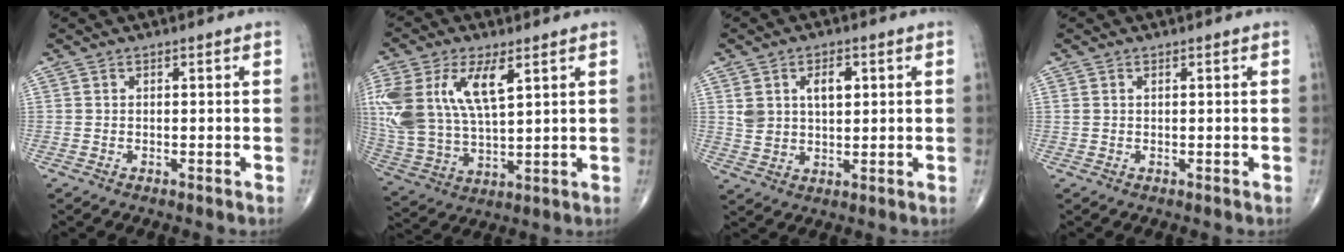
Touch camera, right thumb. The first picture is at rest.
{"total": 19.4, "force": [6.8, 9.6, 15.5], "torque": [-0.344, -0.012, 0.136]}
{"total": 7.1, "force": [2.3, 4.4, 5.1], "torque": [-0.075, -0.006, 0.047]}
{"total": 0.7, "force": [0.3, 0.4, 0.5], "torque": [-0.016, 0.011, 0.010]}